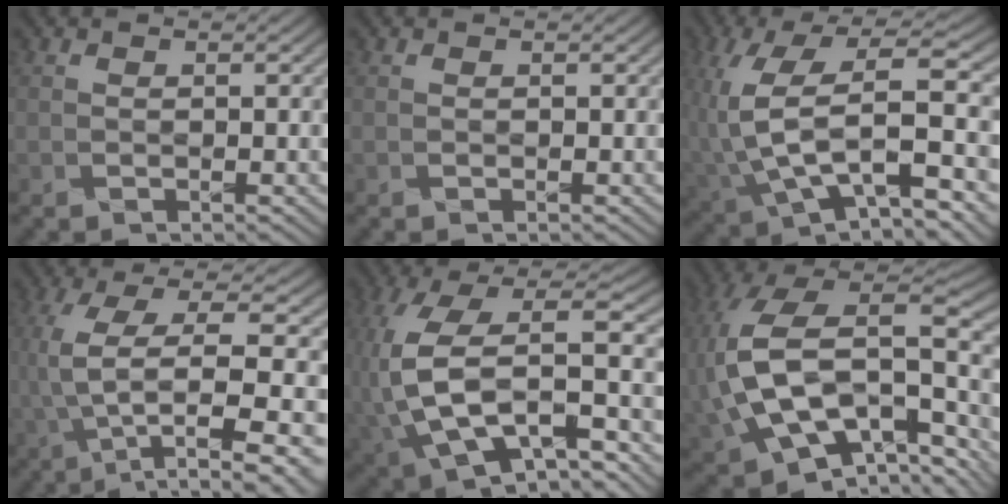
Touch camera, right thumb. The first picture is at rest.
{"total": 0.0}
{"total": 13.9, "force": [-1.2, 6.1, 12.4], "torque": [-0.266, -0.012, -0.006]}
{"total": 11.8, "force": [0.2, 4.0, 11.0], "torque": [-0.191, -0.003, 0.015]}
{"total": 14.4, "force": [-2.5, 6.9, 12.4], "torque": [-0.276, -0.015, -0.036]}
{"total": 18.2, "force": [-2.6, 11.8, 13.5], "torque": [-0.311, -0.037, -0.007]}